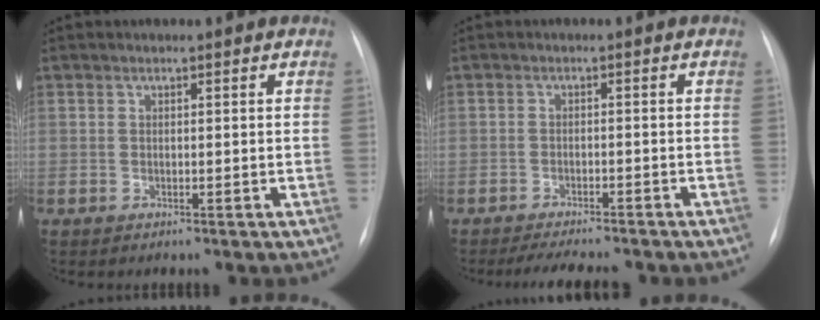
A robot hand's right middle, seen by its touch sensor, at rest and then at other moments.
{"total": 7.5, "force": [-6.6, 1.7, 3.2], "torque": [-0.044, -0.005, -0.091]}